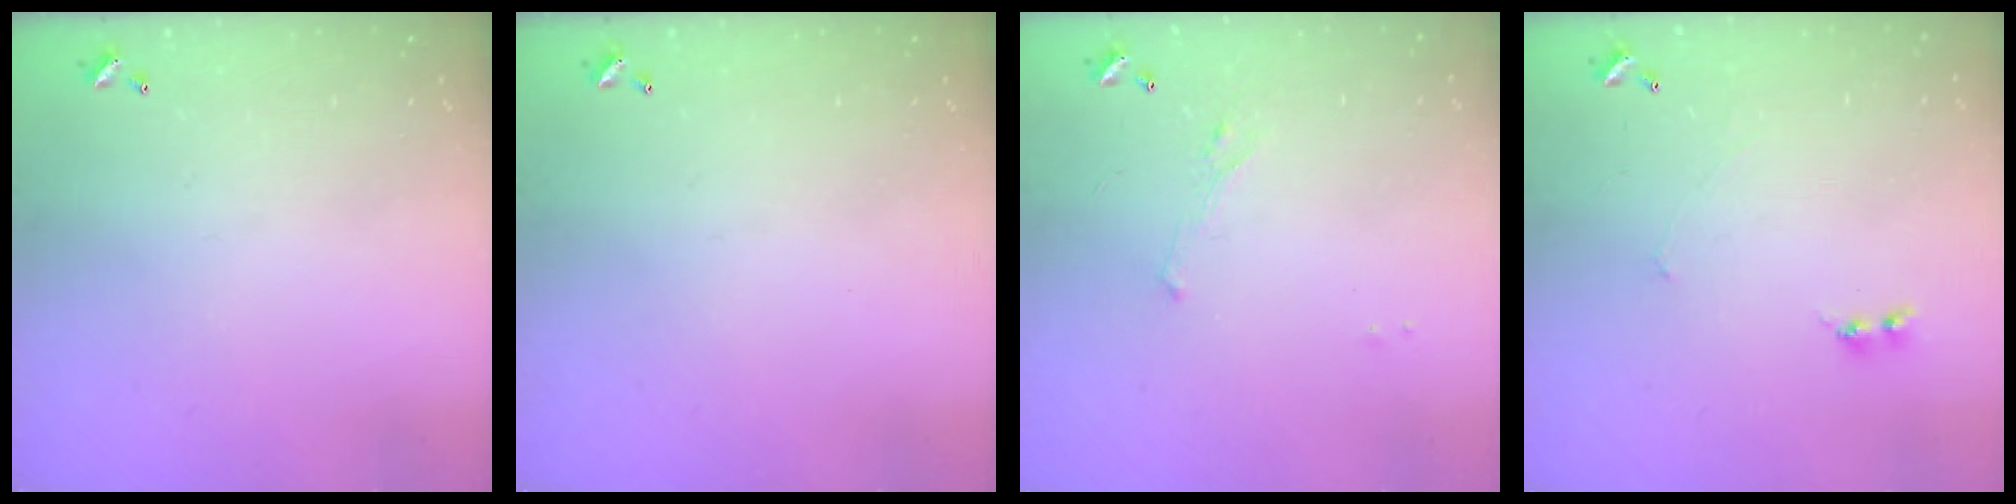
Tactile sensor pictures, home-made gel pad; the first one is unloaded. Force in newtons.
{"total": 0.0}
{"total": 1.4, "press": 1.3, "slide": 0.6}
{"total": 1.6, "press": 1.5, "slide": 0.5}